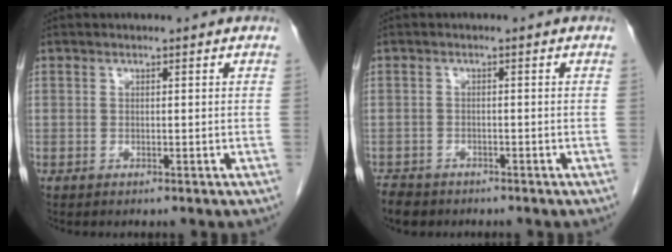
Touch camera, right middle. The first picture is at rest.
{"total": 4.0, "force": [-3.3, 2.0, 1.0], "torque": [-0.019, -0.003, -0.053]}